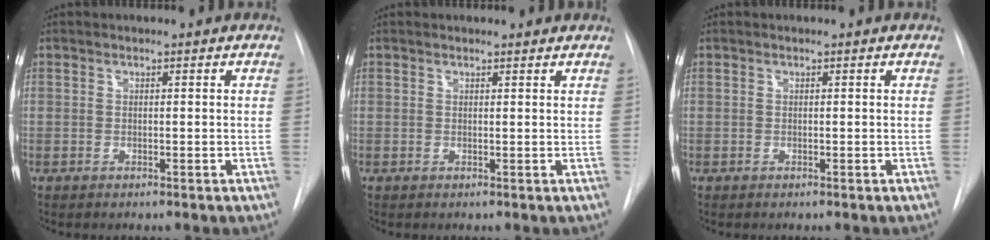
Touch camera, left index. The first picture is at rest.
{"total": 3.1, "force": [3.0, 0.6, 0.4], "torque": [-0.010, 0.015, 0.029]}
{"total": 0.0}